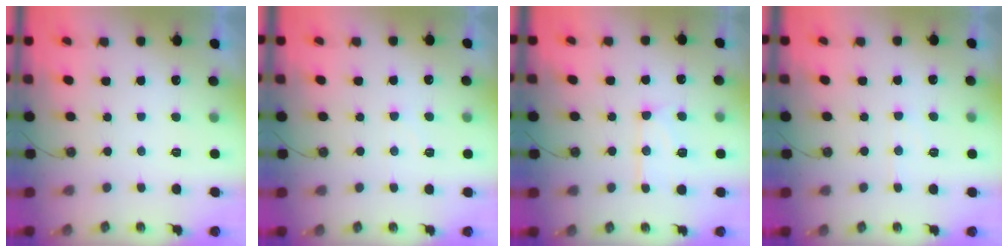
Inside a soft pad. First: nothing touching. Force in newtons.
{"total": 3.2, "press": 3.1, "slide": 0.4}
{"total": 12.0, "press": 11.9, "slide": 1.0}
{"total": 4.3, "press": 4.2, "slide": 0.6}